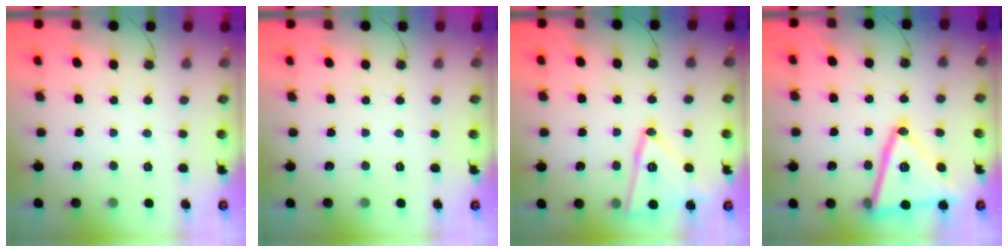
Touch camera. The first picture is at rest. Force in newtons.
{"total": 0.0}
{"total": 15.2, "press": 15.2, "slide": 0.7}
{"total": 22.3, "press": 22.1, "slide": 3.4}